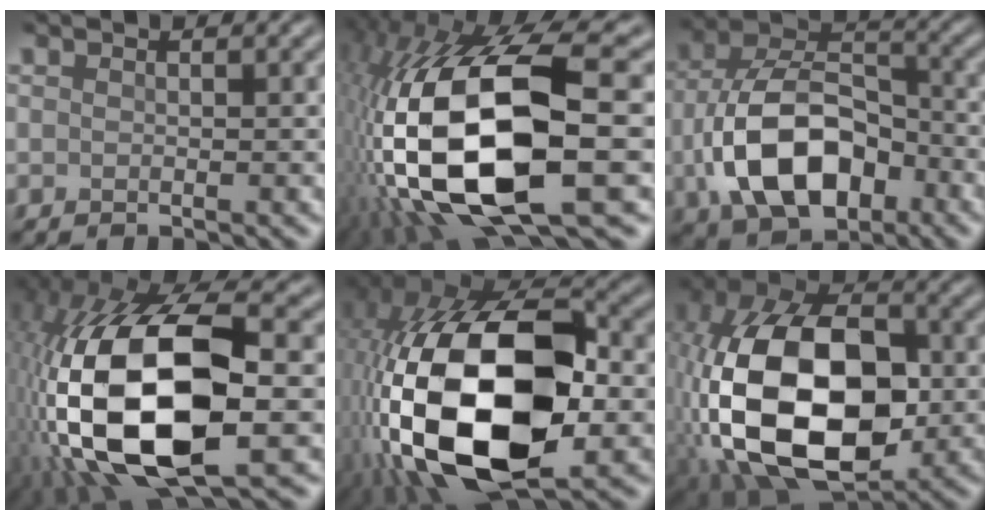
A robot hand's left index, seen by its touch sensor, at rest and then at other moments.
{"total": 19.2, "force": [-2.8, 7.8, 17.3], "torque": [-0.357, -0.018, -0.042]}
{"total": 11.2, "force": [-3.3, 7.1, 8.1], "torque": [-0.164, 0.002, -0.069]}
{"total": 18.3, "force": [-2.6, 9.0, 15.8], "torque": [-0.337, -0.009, -0.043]}
{"total": 19.8, "force": [-3.3, 11.3, 15.8], "torque": [-0.330, -0.025, -0.052]}
{"total": 16.9, "force": [-2.7, 10.3, 13.1], "torque": [-0.266, 0.005, -0.061]}